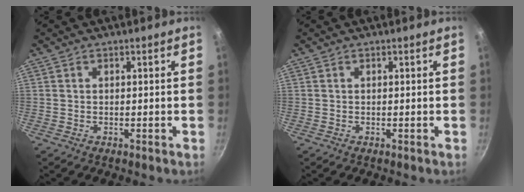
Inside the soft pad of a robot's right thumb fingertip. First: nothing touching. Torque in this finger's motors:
{"motor_torque": [-0.02, -0.02, -0.06, 0.06, 0.01]}